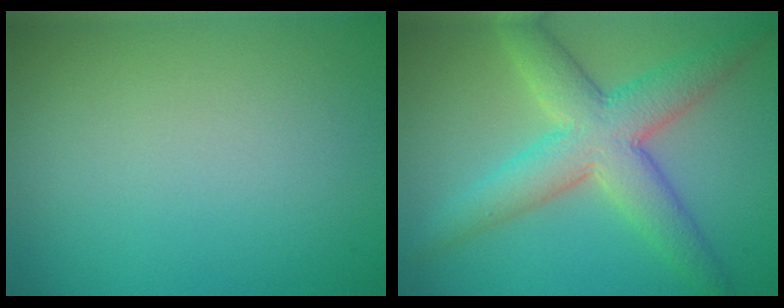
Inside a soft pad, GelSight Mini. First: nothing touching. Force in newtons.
{"total": 6.9, "press": 6.9, "slide": 0.2}